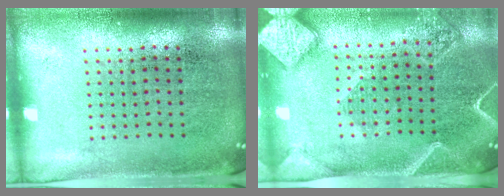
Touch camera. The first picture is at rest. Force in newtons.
{"total": 2.6, "press": 2.2, "slide": 1.3}